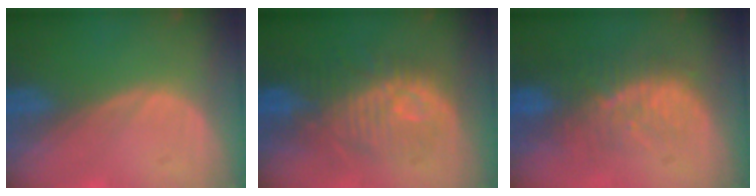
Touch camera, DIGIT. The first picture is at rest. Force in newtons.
{"total": 9.9, "press": 9.9, "slide": 0.2}
{"total": 9.9, "press": 8.5, "slide": 5.0}